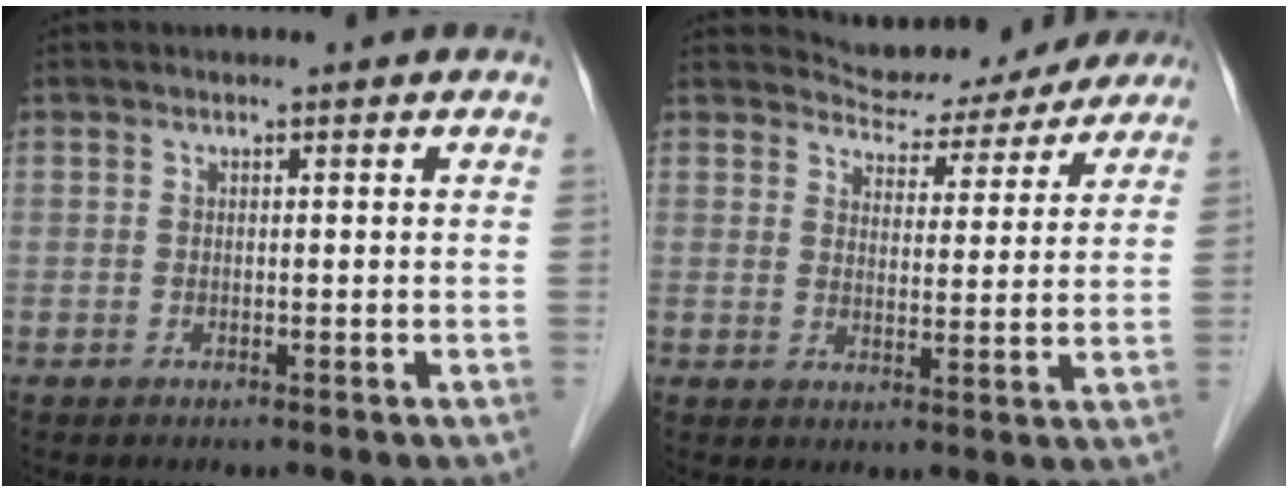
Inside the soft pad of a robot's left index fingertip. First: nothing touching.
{"total": 10.1, "force": [9.5, 3.6, 0.7], "torque": [0.000, 0.007, 0.111]}